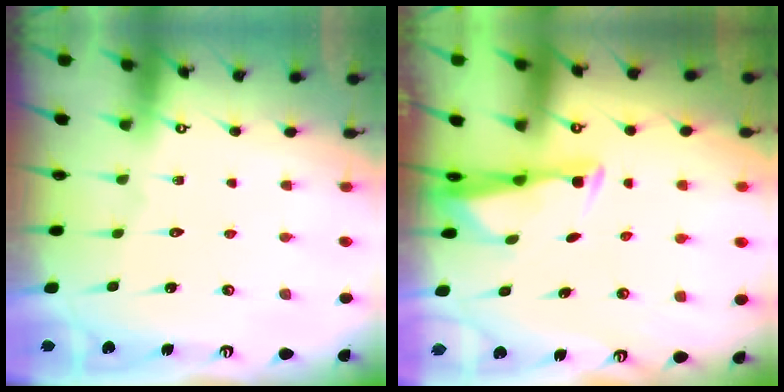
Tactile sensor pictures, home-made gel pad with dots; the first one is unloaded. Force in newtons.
{"total": 3.1, "press": 3.0, "slide": 0.8}